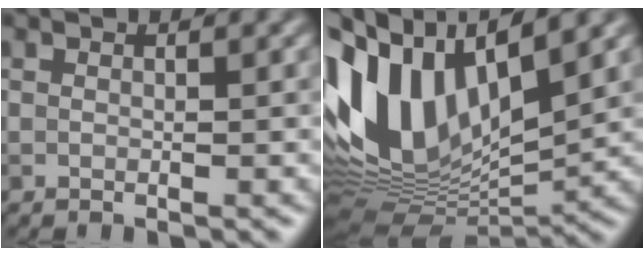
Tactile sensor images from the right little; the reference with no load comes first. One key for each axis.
{"total": 13.4, "fx": 2.4, "fy": 7.3, "fz": 11.0, "tx": -0.235, "ty": 0.002, "tz": 0.039}